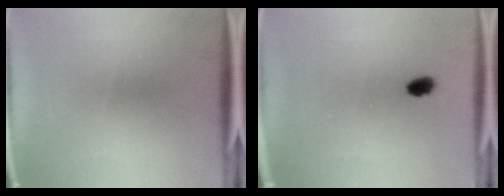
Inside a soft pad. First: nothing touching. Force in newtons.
{"total": 2.3}